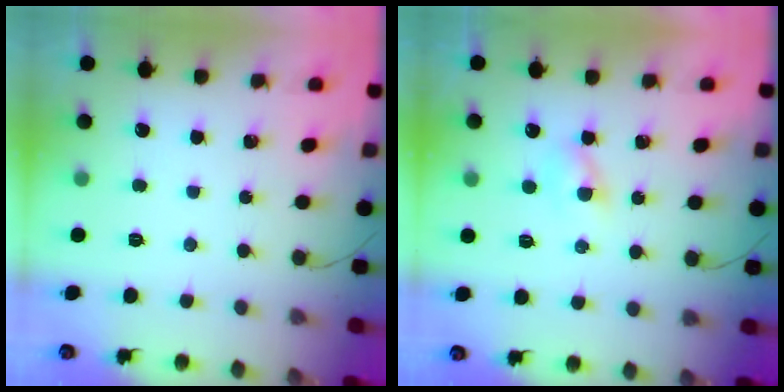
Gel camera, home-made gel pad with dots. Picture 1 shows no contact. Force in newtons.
{"total": 2.0, "press": 1.8, "slide": 0.9}